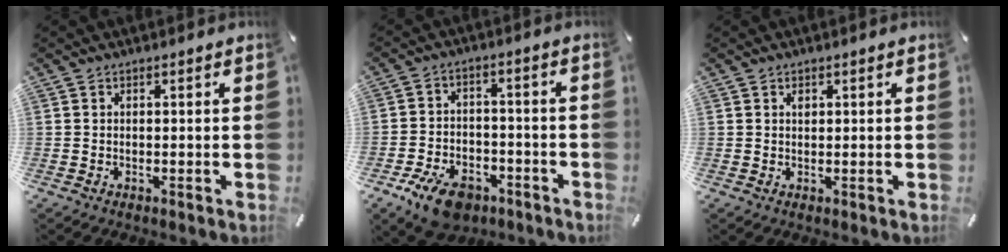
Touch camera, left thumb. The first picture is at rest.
{"total": 9.4, "force": [-5.7, 5.9, 4.8], "torque": [-0.088, 0.038, -0.099]}
{"total": 0.8, "force": [0.3, 0.6, 0.4], "torque": [-0.001, -0.004, 0.005]}